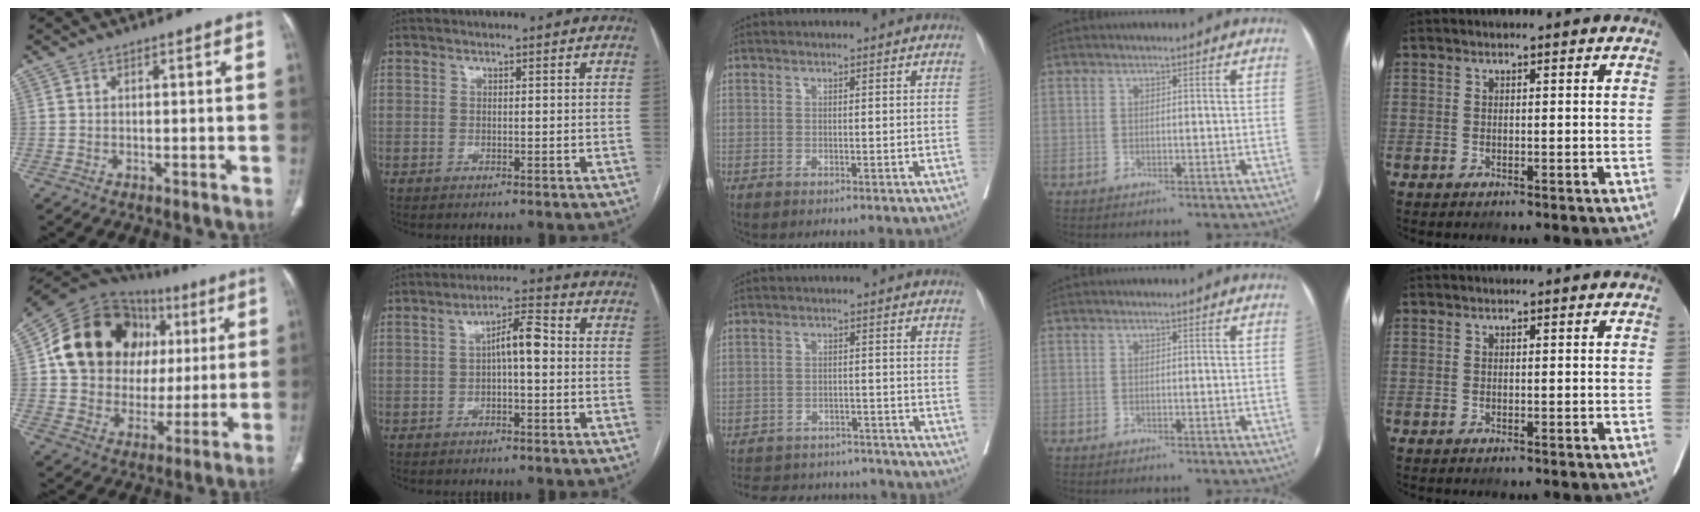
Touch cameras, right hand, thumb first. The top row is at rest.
{"thumb": {"total": 24.8, "force": [6.6, 19.6, 13.8], "torque": [-0.183, 0.035, 0.122]}, "index": {"total": 5.6, "force": [0.1, 1.5, 5.3], "torque": [-0.091, 0.023, 0.000]}, "middle": {"total": 16.3, "force": [-14.9, 5.2, 3.9], "torque": [-0.090, 0.011, -0.195]}}